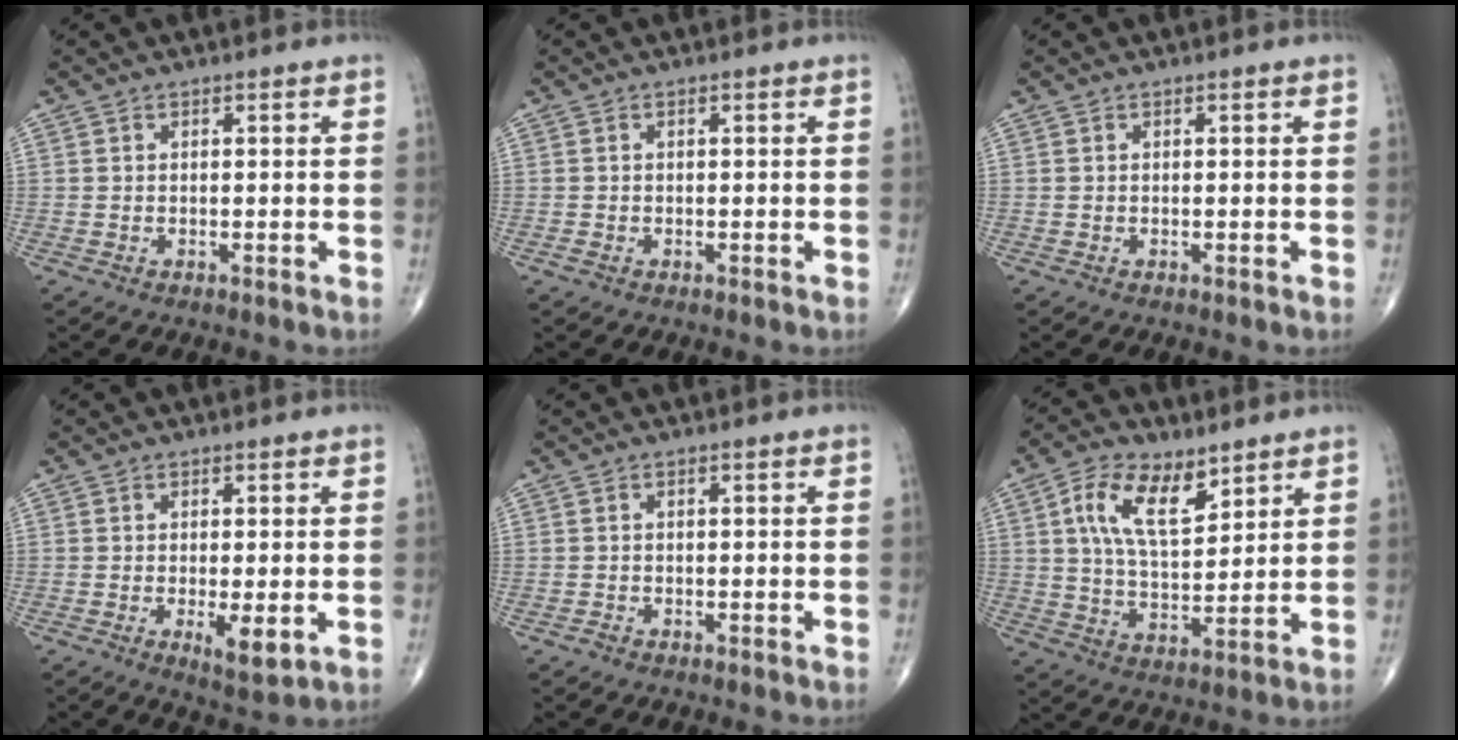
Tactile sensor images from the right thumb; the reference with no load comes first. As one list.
[{"total": 0.6, "force": [-0.2, 0.4, 0.3], "torque": [-0.006, 0.000, -0.005]}, {"total": 0.0}, {"total": 5.0, "force": [-1.1, 1.5, 4.7], "torque": [-0.076, -0.016, -0.015]}, {"total": 0.6, "force": [-0.4, 0.4, 0.1], "torque": [-0.001, 0.000, -0.012]}, {"total": 11.7, "force": [5.7, 5.8, 8.4], "torque": [-0.137, -0.025, 0.110]}]